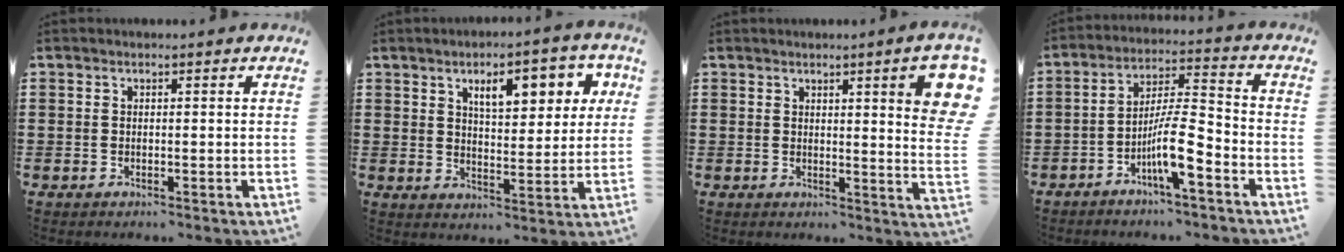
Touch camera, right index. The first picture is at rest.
{"total": 8.0, "force": [3.8, 3.4, 6.1], "torque": [-0.091, -0.003, 0.057]}
{"total": 7.5, "force": [3.4, 1.0, 6.6], "torque": [-0.097, -0.015, 0.053]}
{"total": 8.6, "force": [-4.5, 1.6, 7.2], "torque": [-0.140, 0.002, -0.084]}